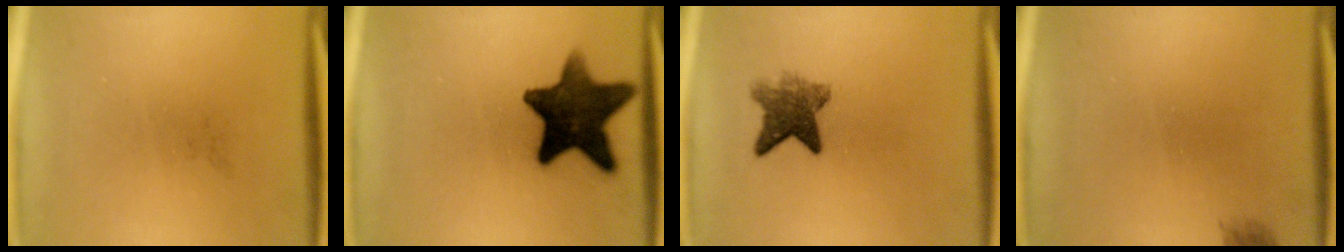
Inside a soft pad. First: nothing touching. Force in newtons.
{"total": 14.3}
{"total": 5.6}
{"total": 1.1}